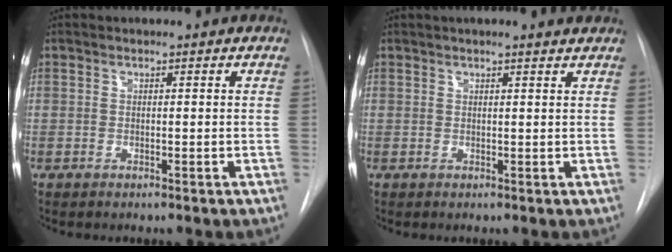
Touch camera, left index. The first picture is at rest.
{"total": 4.7, "force": [4.4, 0.0, 1.7], "torque": [-0.024, 0.007, 0.039]}